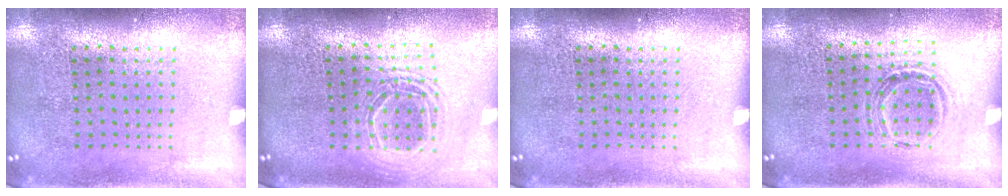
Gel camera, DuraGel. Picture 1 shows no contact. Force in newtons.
{"total": 1.7, "press": 1.5, "slide": 0.9}
{"total": 0.0}
{"total": 1.0, "press": 0.9, "slide": 0.3}